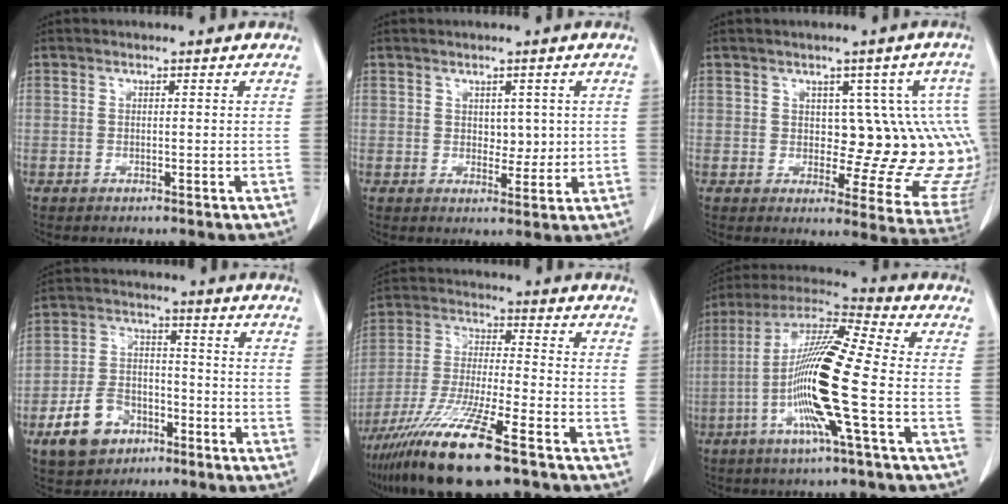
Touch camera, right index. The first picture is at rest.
{"total": 3.0, "force": [0.6, 1.9, 2.2], "torque": [-0.022, -0.003, 0.012]}
{"total": 12.3, "force": [1.2, 5.9, 10.7], "torque": [-0.101, 0.010, 0.020]}
{"total": 9.6, "force": [-5.1, 6.6, 4.8], "torque": [-0.104, 0.015, -0.085]}
{"total": 16.3, "force": [-10.4, 1.5, 12.5], "torque": [-0.260, -0.045, -0.194]}
{"total": 16.1, "force": [-3.7, -0.5, 15.6], "torque": [-0.311, -0.006, -0.086]}